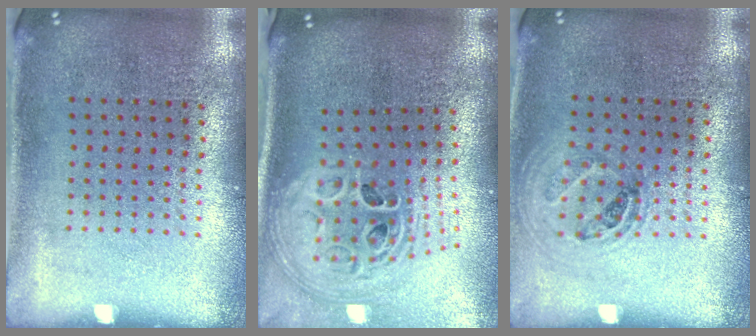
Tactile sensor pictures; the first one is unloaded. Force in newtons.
{"total": 2.9, "press": 2.0, "slide": 2.1}
{"total": 1.1, "press": 1.0, "slide": 0.4}